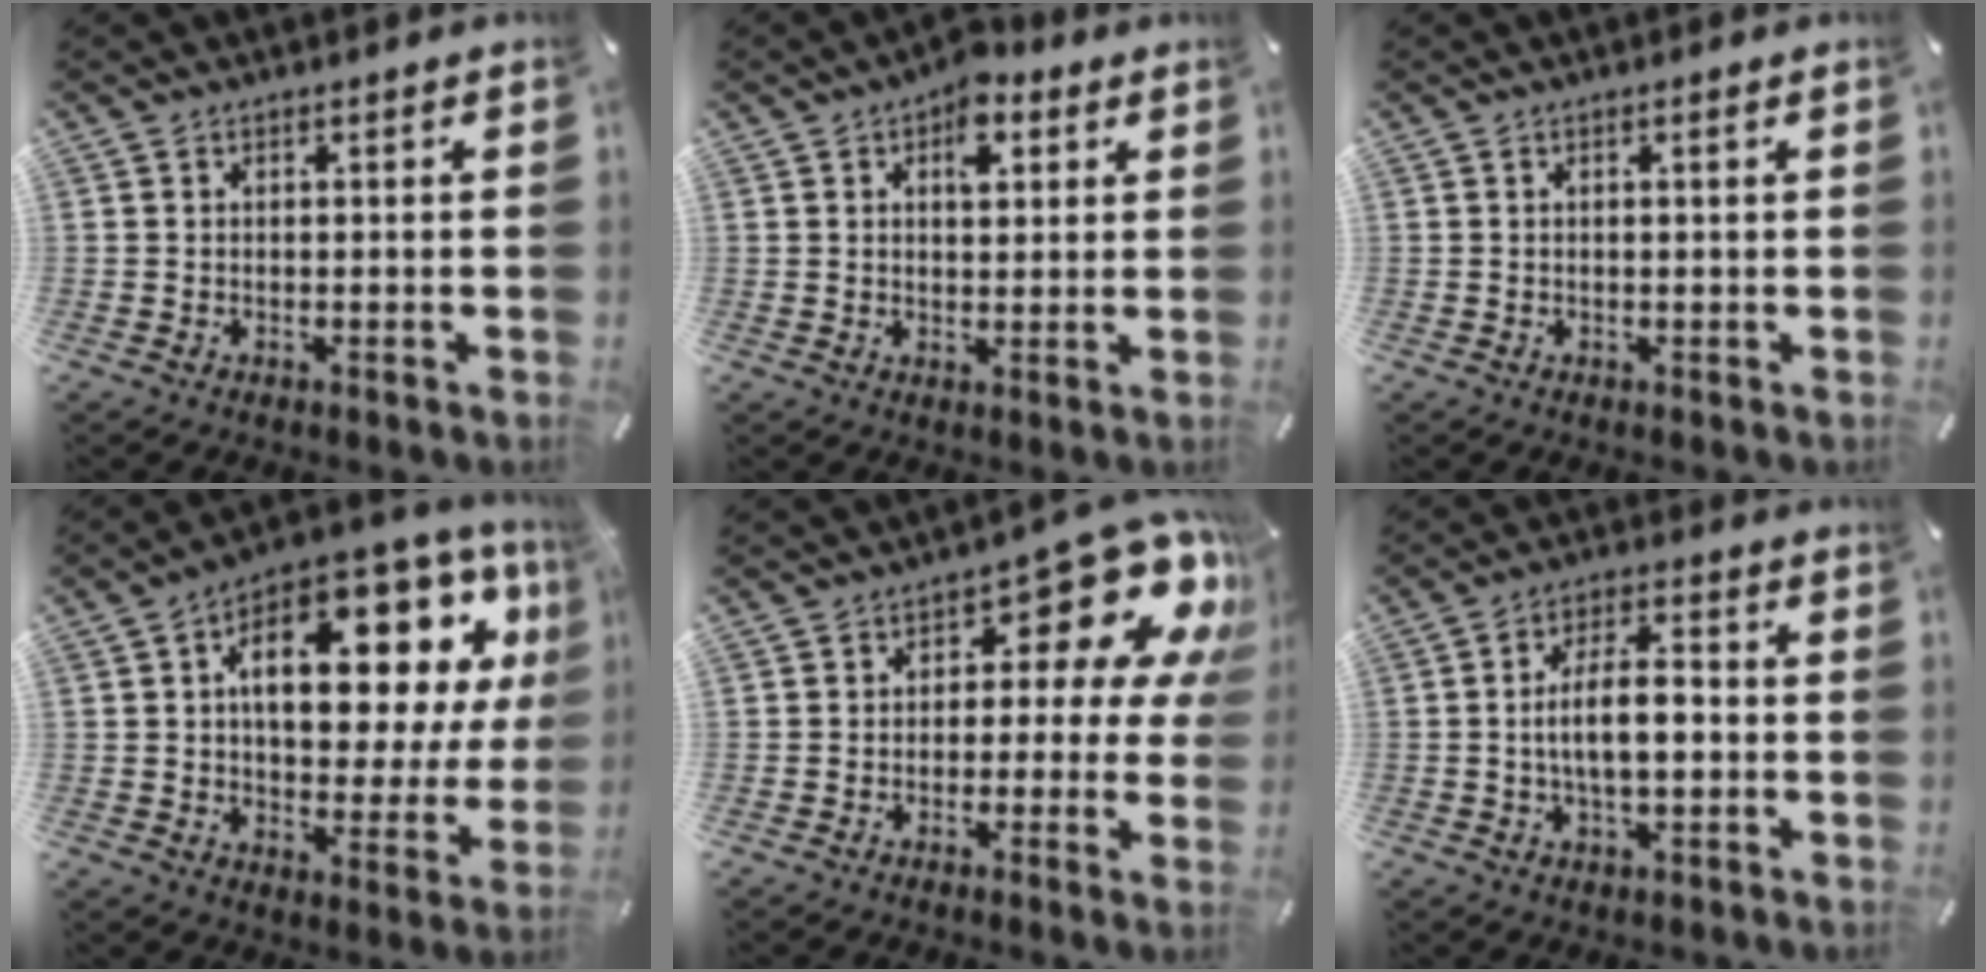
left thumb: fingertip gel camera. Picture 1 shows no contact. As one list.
[{"total": 6.3, "force": [2.7, 3.8, 4.3], "torque": [-0.044, -0.006, 0.040]}, {"total": 1.0, "force": [0.2, 0.0, 1.0], "torque": [-0.017, 0.000, 0.002]}, {"total": 20.4, "force": [7.3, 11.1, 15.5], "torque": [-0.205, -0.055, 0.112]}, {"total": 14.3, "force": [6.0, 6.9, 11.0], "torque": [-0.139, -0.045, 0.095]}, {"total": 8.8, "force": [-1.0, 4.0, 7.8], "torque": [-0.142, 0.012, -0.021]}]